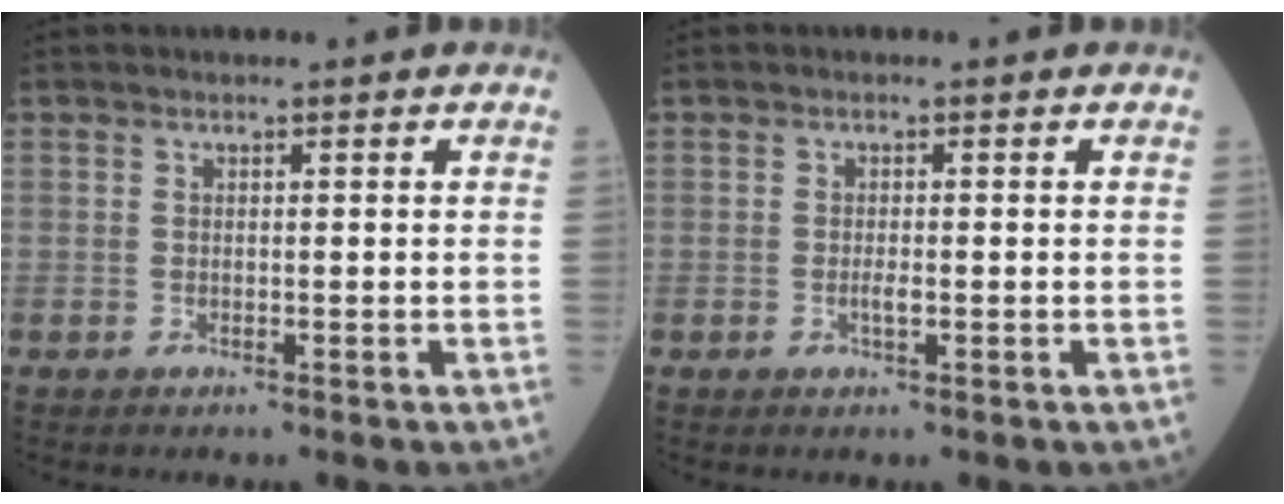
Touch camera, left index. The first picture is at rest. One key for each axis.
{"total": 1.2, "fx": -0.4, "fy": 0.3, "fz": 1.1, "tx": -0.025, "ty": 0.000, "tz": -0.007}